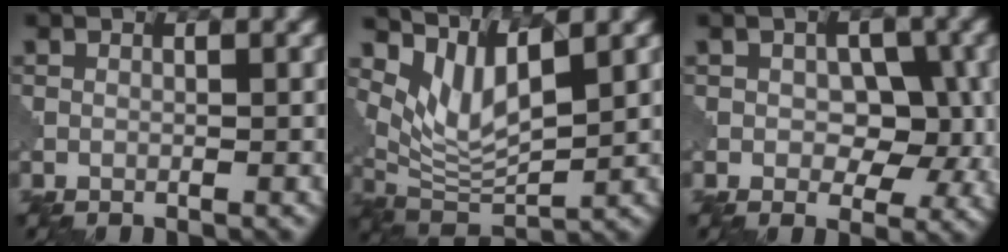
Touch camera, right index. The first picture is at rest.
{"total": 5.4, "force": [3.4, 1.7, 3.8], "torque": [-0.086, -0.013, 0.072]}
{"total": 5.0, "force": [0.0, 3.3, 3.8], "torque": [-0.043, -0.009, 0.001]}